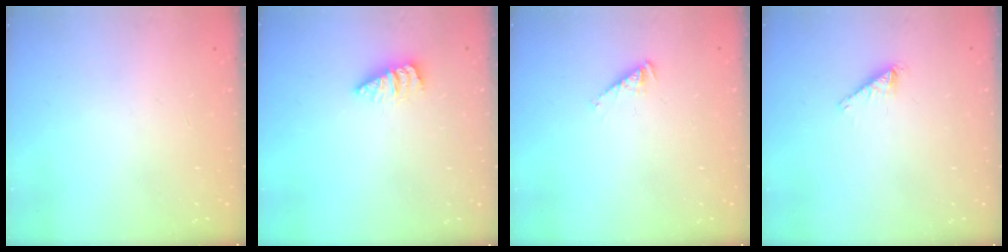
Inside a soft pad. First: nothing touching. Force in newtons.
{"total": 2.7, "press": 2.7, "slide": 0.2}
{"total": 1.5, "press": 1.5, "slide": 0.3}
{"total": 1.2, "press": 1.2, "slide": 0.1}